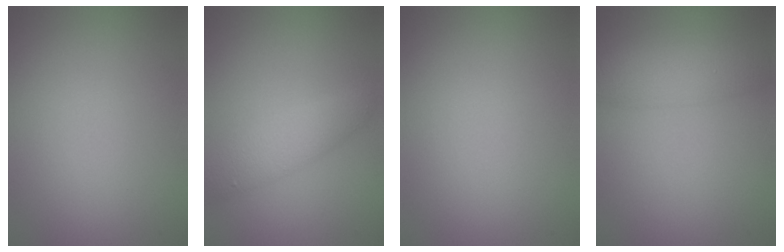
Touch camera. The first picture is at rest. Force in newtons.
{"total": 2.8, "press": 2.8, "slide": 0.1}
{"total": 0.0}
{"total": 3.6, "press": 3.6, "slide": 0.1}